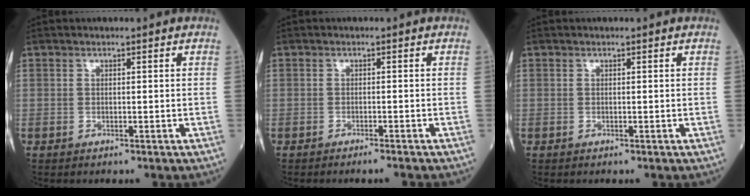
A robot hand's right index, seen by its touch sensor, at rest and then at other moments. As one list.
[{"total": 2.3, "force": [-2.0, -0.3, 1.1], "torque": [-0.014, -0.001, -0.025]}, {"total": 0.0}]